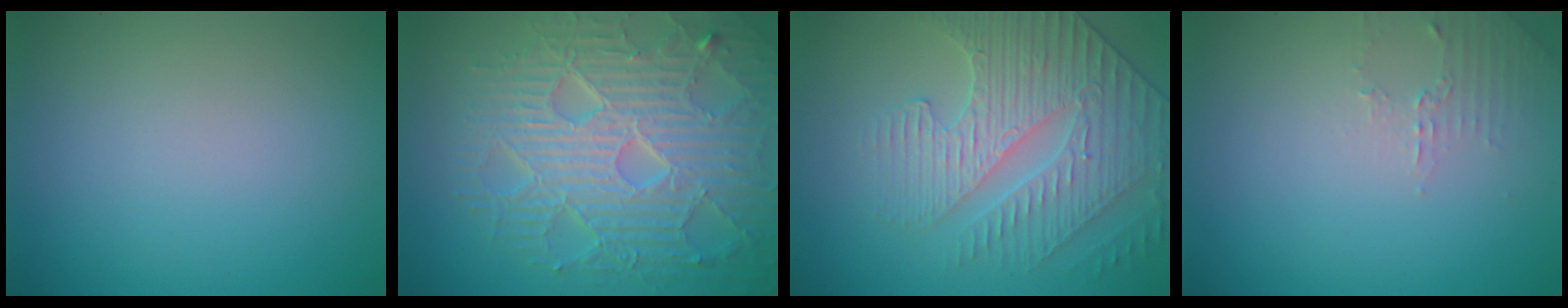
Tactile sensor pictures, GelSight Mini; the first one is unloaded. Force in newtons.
{"total": 8.9, "press": 6.4, "slide": 6.2}
{"total": 4.5, "press": 4.5, "slide": 0.4}
{"total": 1.4, "press": 1.4, "slide": 0.4}